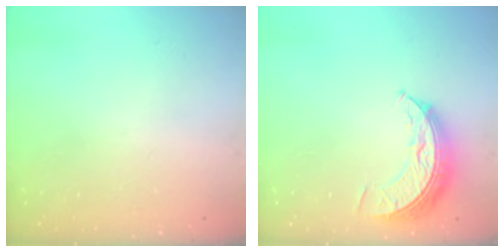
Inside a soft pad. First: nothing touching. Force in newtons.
{"total": 8.7, "press": 8.7, "slide": 0.6}